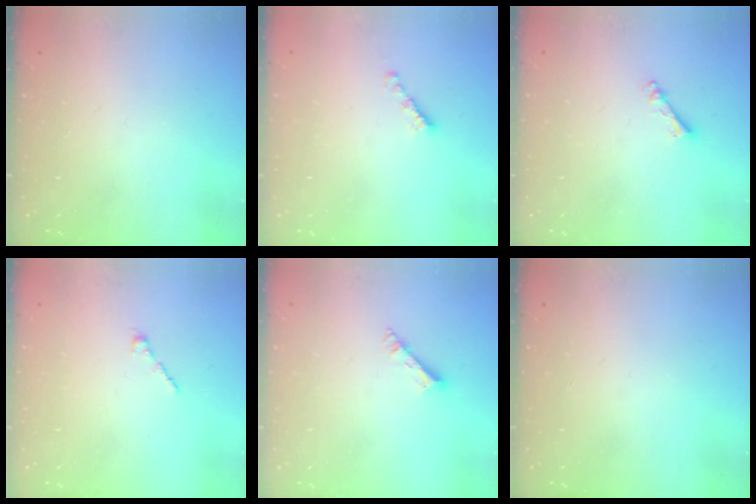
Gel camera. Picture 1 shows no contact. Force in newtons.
{"total": 2.1, "press": 2.0, "slide": 0.7}
{"total": 2.7, "press": 2.7, "slide": 0.4}
{"total": 1.7, "press": 1.7, "slide": 0.5}
{"total": 3.6, "press": 3.5, "slide": 0.3}
{"total": 0.0}